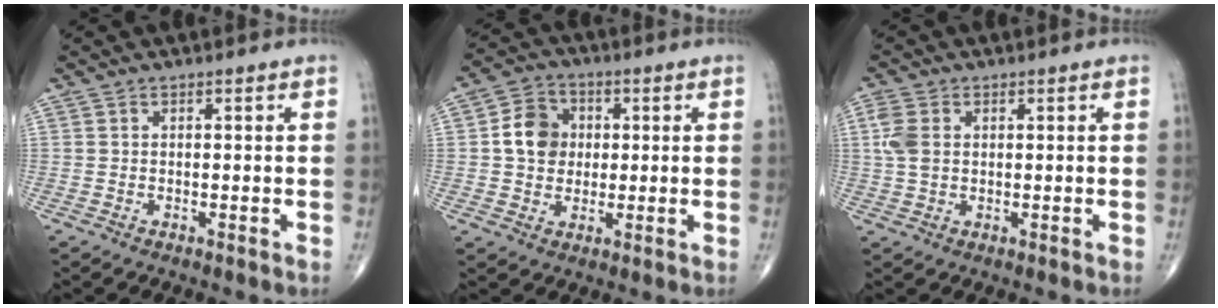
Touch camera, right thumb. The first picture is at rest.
{"total": 8.4, "force": [0.8, 7.1, 4.5], "torque": [-0.053, 0.009, 0.005]}
{"total": 6.5, "force": [0.8, 4.4, 4.7], "torque": [-0.118, 0.017, 0.016]}